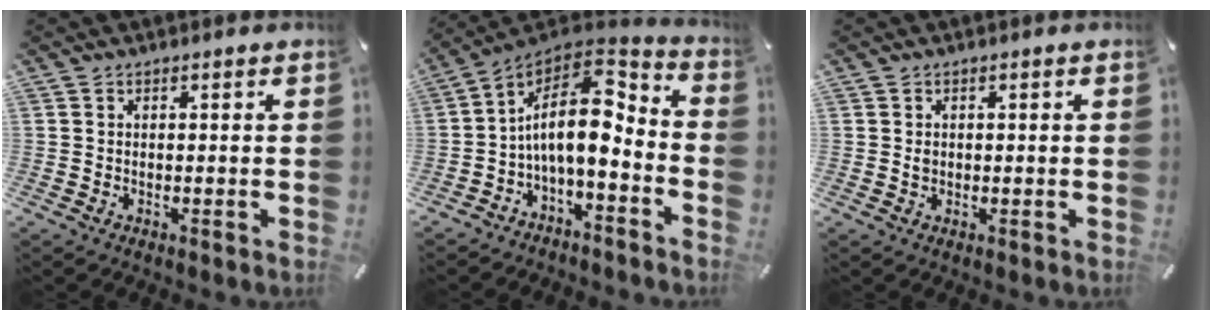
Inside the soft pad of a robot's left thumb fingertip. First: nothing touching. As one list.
[{"total": 13.2, "force": [-0.1, 7.4, 10.9], "torque": [-0.193, -0.012, -0.004]}, {"total": 1.1, "force": [0.1, 0.9, 0.5], "torque": [-0.003, -0.001, -0.001]}]